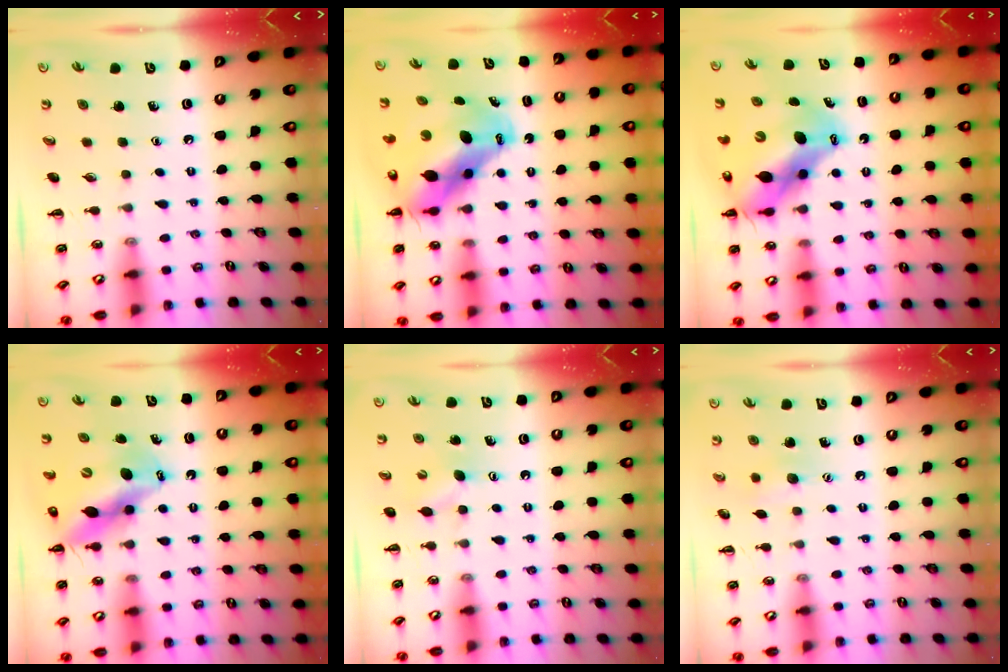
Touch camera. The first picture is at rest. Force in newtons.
{"total": 12.4, "press": 12.0, "slide": 3.1}
{"total": 12.6, "press": 12.2, "slide": 3.0}
{"total": 13.6, "press": 13.1, "slide": 3.5}
{"total": 5.1, "press": 4.9, "slide": 1.3}
{"total": 6.6, "press": 6.4, "slide": 1.6}